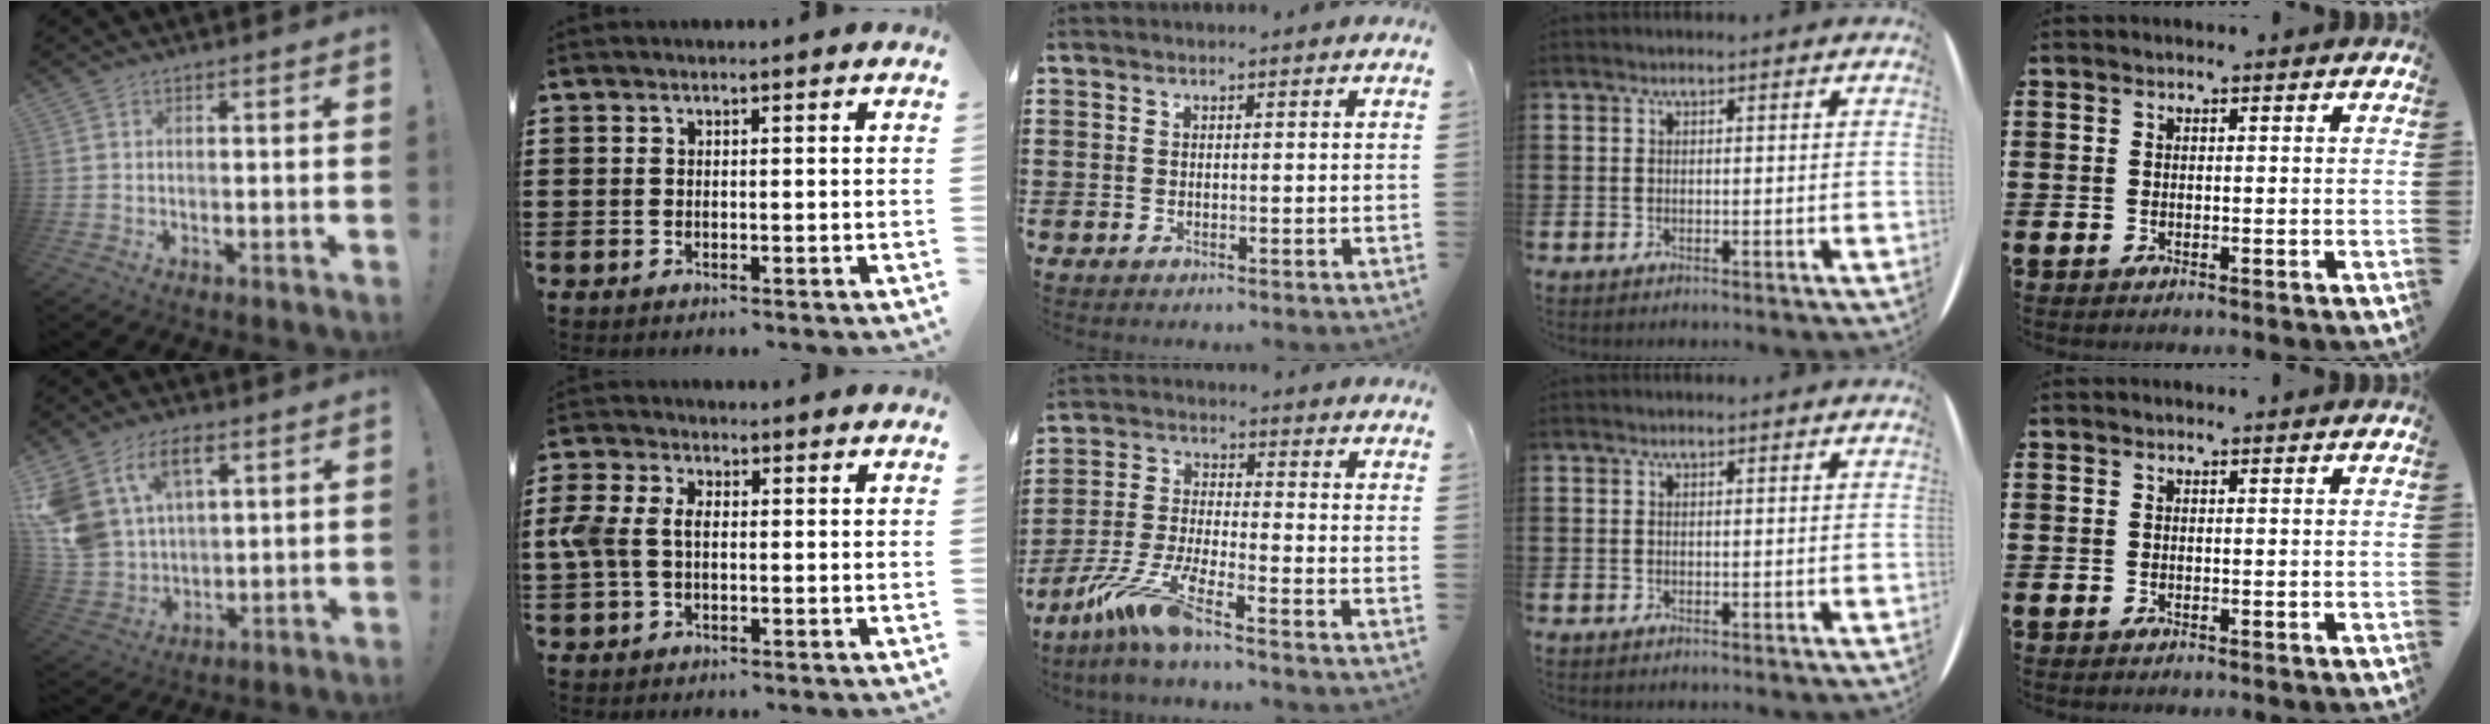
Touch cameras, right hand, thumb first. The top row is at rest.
{"thumb": {"total": 14.0, "force": [7.3, 8.8, 8.1], "torque": [-0.178, -0.036, 0.140]}, "index": {"total": 4.7, "force": [-0.2, 2.9, 3.7], "torque": [-0.110, -0.005, -0.016]}, "middle": {"total": 9.2, "force": [-6.9, 0.4, 6.1], "torque": [-0.141, -0.020, -0.139]}}